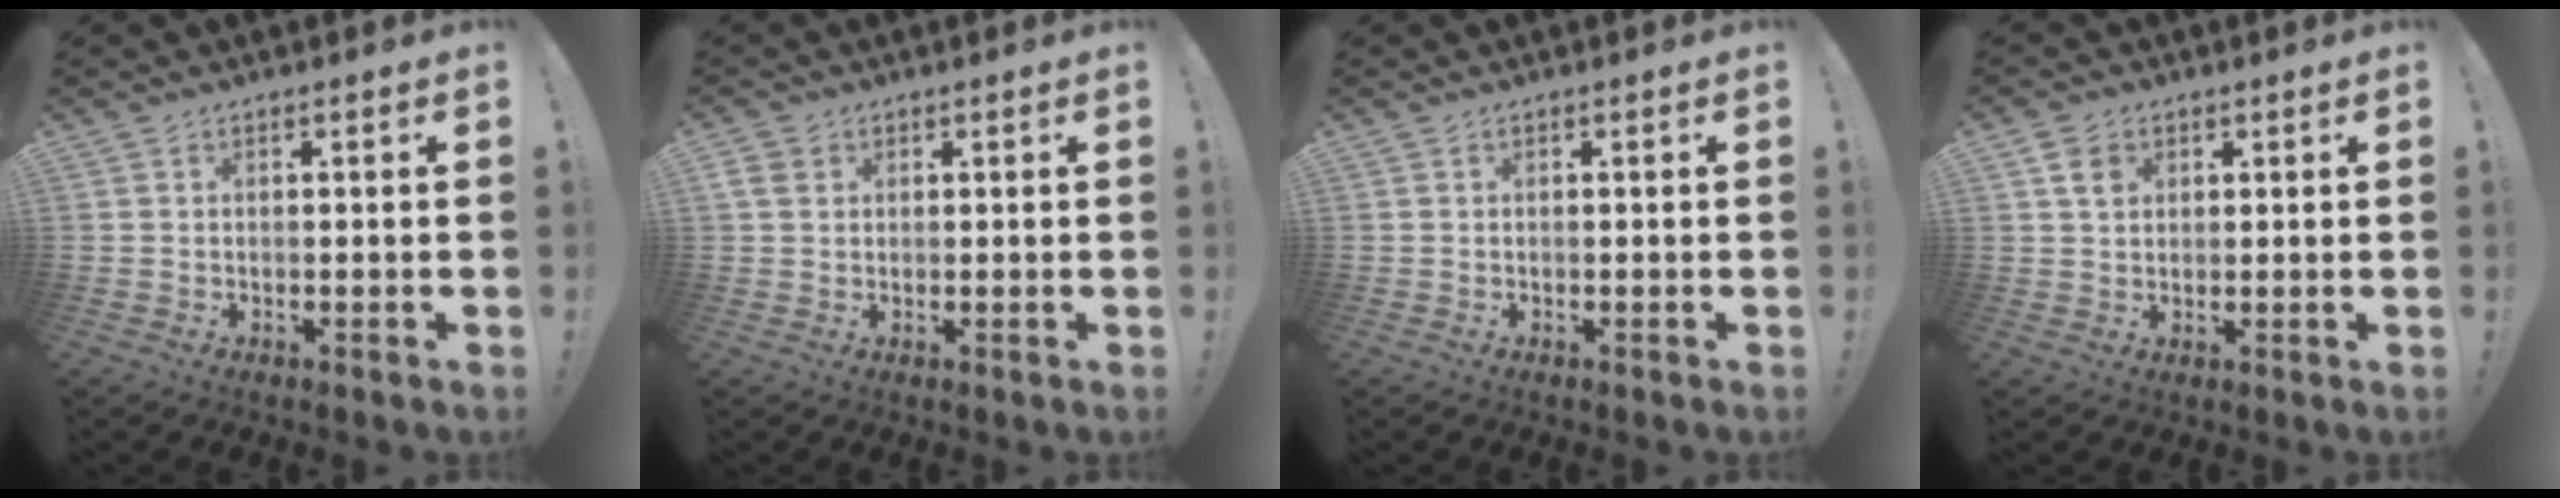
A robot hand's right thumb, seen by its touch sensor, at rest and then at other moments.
{"total": 3.6, "force": [1.2, 2.8, 1.8], "torque": [-0.031, 0.005, 0.025]}
{"total": 0.0}
{"total": 4.4, "force": [2.0, 3.3, 2.2], "torque": [-0.030, 0.000, 0.037]}